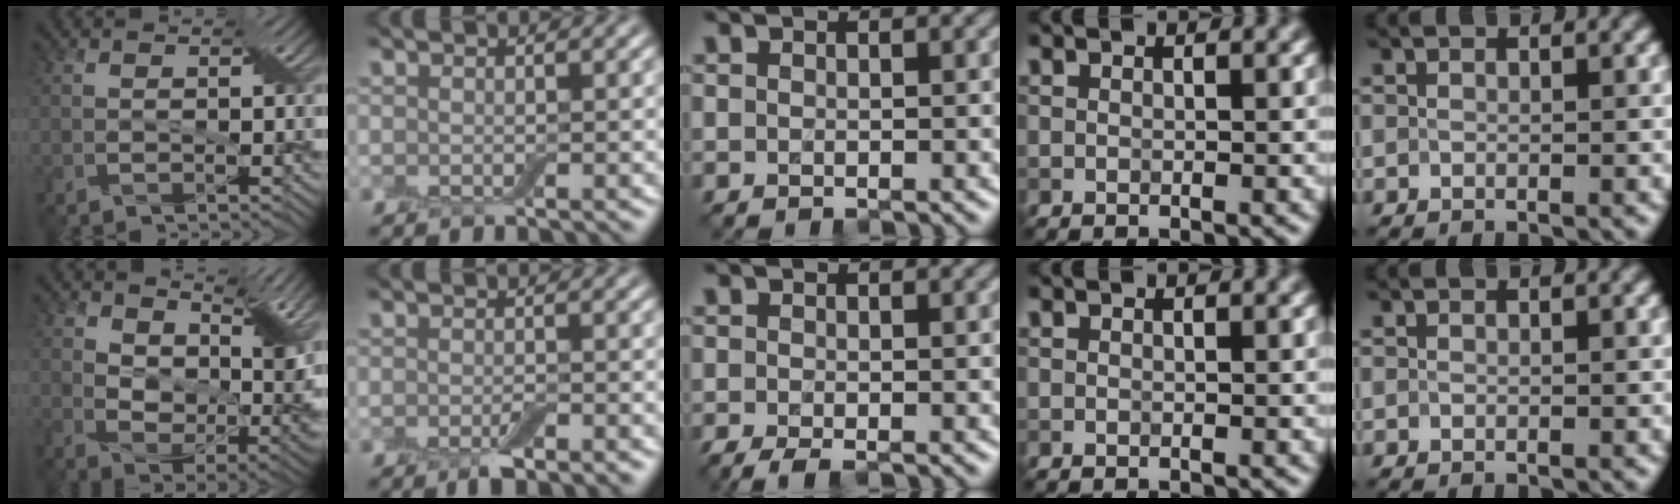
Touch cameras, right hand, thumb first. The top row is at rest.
{"thumb": {"total": 8.6, "force": [5.5, 4.5, 5.0], "torque": [-0.092, -0.011, 0.097]}, "index": {"total": 2.1, "force": [-1.1, 0.6, 1.7], "torque": [-0.028, -0.003, -0.020]}, "middle": {"total": 1.9, "force": [-1.2, 0.3, 1.5], "torque": [-0.028, -0.005, -0.021]}}